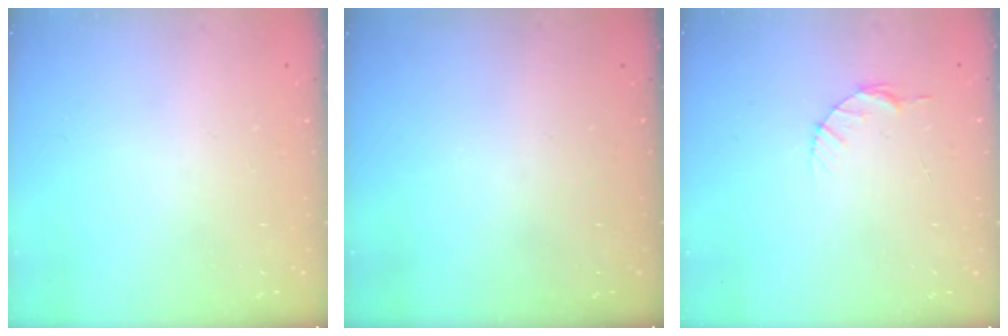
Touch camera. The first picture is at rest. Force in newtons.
{"total": 0.0}
{"total": 4.3, "press": 4.3, "slide": 0.5}